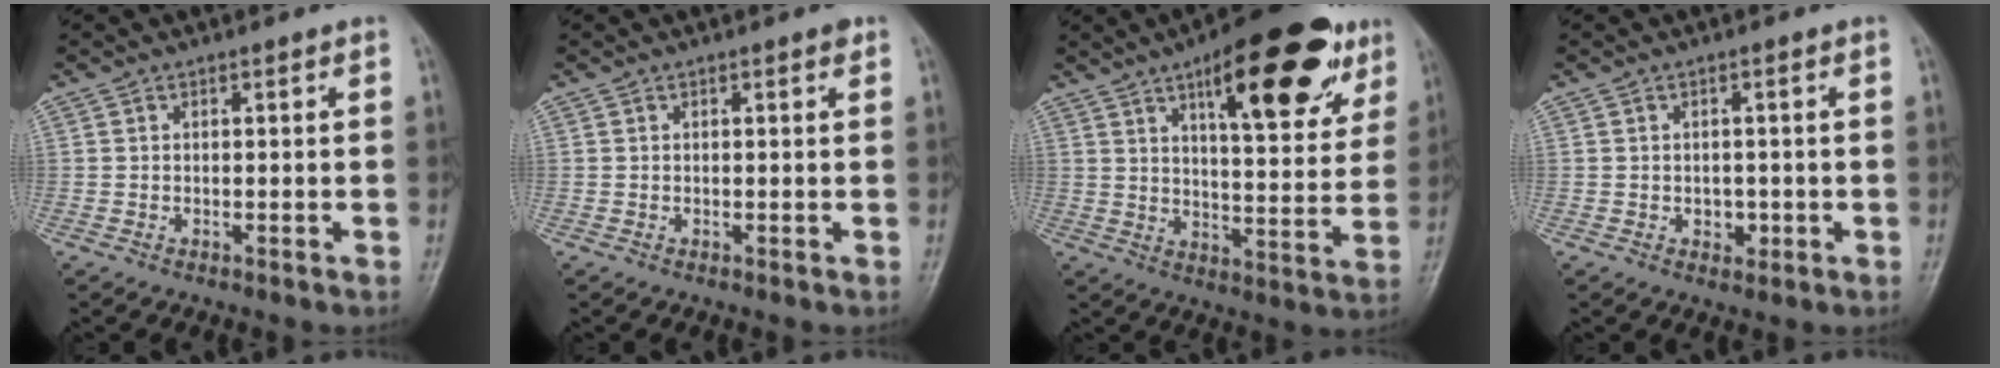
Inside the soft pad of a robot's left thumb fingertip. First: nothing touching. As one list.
[{"total": 0.7, "force": [0.4, 0.3, 0.6], "torque": [-0.008, 0.000, 0.003]}, {"total": 21.7, "force": [11.3, 7.7, 16.8], "torque": [-0.200, -0.031, 0.162]}, {"total": 2.3, "force": [-0.5, 1.9, 1.3], "torque": [-0.007, 0.002, -0.003]}]